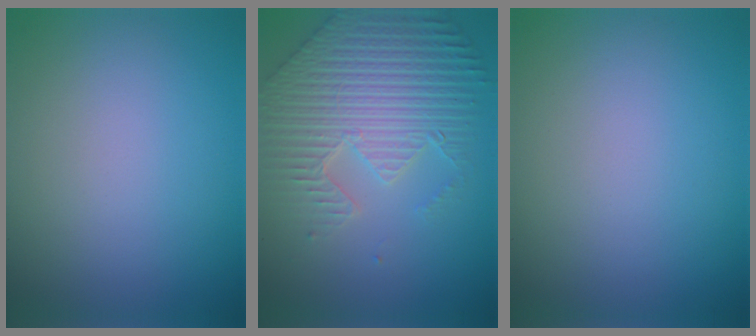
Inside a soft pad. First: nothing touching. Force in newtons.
{"total": 7.5, "press": 5.6, "slide": 4.9}
{"total": 0.0}